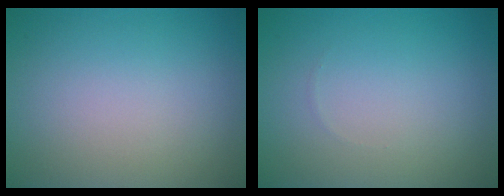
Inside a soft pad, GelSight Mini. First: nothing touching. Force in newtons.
{"total": 0.0}